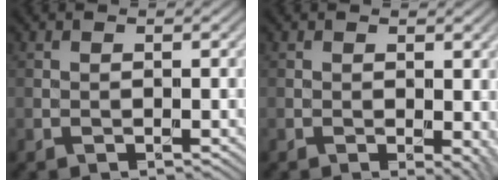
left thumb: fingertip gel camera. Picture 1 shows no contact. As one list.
[{"total": 2.9, "force": [-0.2, 1.3, 2.6], "torque": [-0.026, -0.005, -0.002]}]